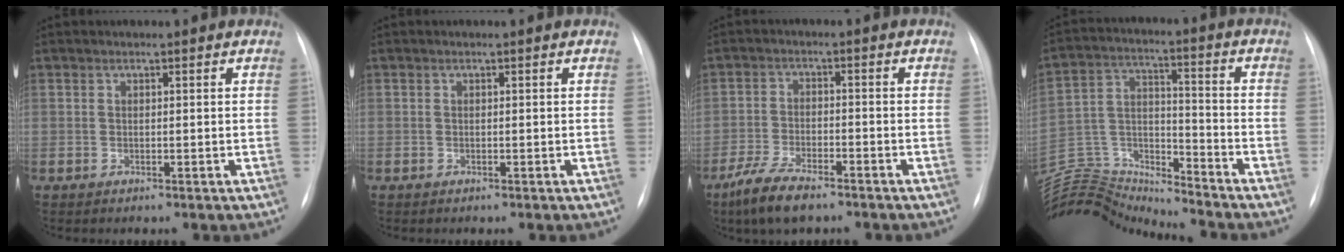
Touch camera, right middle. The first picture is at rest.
{"total": 0.0}
{"total": 7.2, "force": [-5.4, 1.7, 4.5], "torque": [-0.103, -0.016, -0.098]}
{"total": 17.8, "force": [-17.6, 1.6, 2.0], "torque": [-0.059, 0.043, -0.308]}